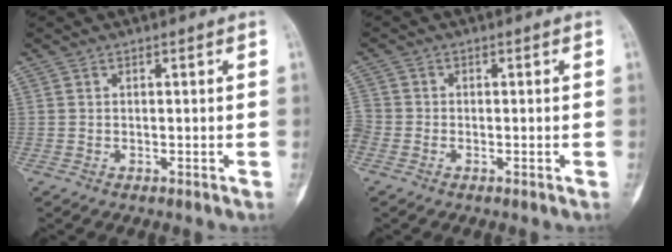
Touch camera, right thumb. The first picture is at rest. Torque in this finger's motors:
{"motor_torque": [0.03, 0.20, 0.87, -0.18, 0.10]}